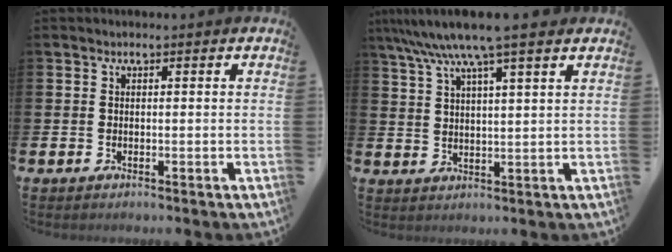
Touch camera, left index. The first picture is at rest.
{"total": 8.1, "force": [6.9, 0.1, 4.2], "torque": [-0.101, -0.021, 0.122]}